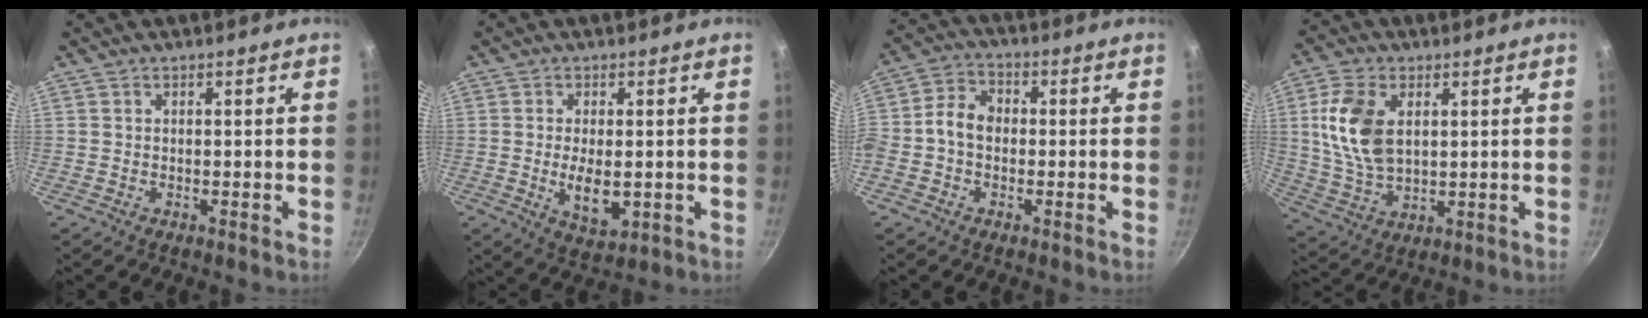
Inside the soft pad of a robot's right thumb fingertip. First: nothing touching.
{"total": 6.6, "force": [-0.6, 3.2, 5.8], "torque": [-0.096, -0.011, -0.002]}
{"total": 6.6, "force": [-0.7, 5.1, 4.2], "torque": [-0.060, 0.022, -0.033]}
{"total": 12.6, "force": [2.9, 7.6, 9.6], "torque": [-0.180, -0.012, 0.062]}